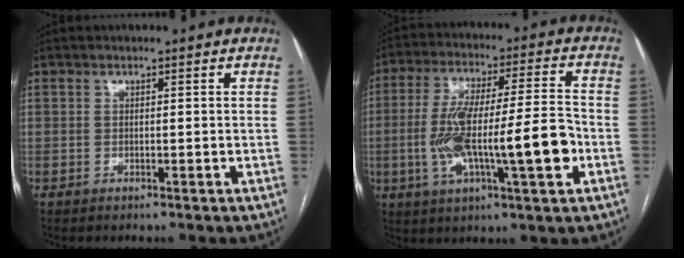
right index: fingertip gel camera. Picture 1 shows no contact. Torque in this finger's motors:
{"motor_torque": [1.00, 0.23, 0.78, 0.21]}